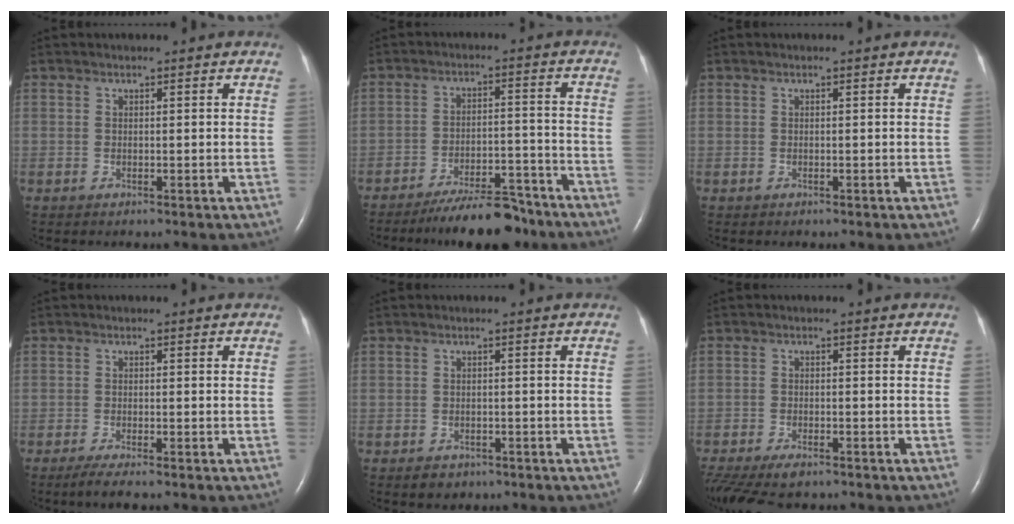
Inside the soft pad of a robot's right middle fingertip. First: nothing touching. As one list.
[{"total": 10.2, "force": [-9.0, 2.1, 4.3], "torque": [-0.058, 0.005, -0.145]}, {"total": 0.0}, {"total": 2.8, "force": [-2.2, 0.1, 1.8], "torque": [-0.039, -0.008, -0.039]}, {"total": 2.2, "force": [-1.5, 1.6, 0.6], "torque": [-0.012, 0.003, -0.014]}, {"total": 10.3, "force": [-7.9, 3.8, 5.5], "torque": [-0.117, -0.014, -0.122]}]